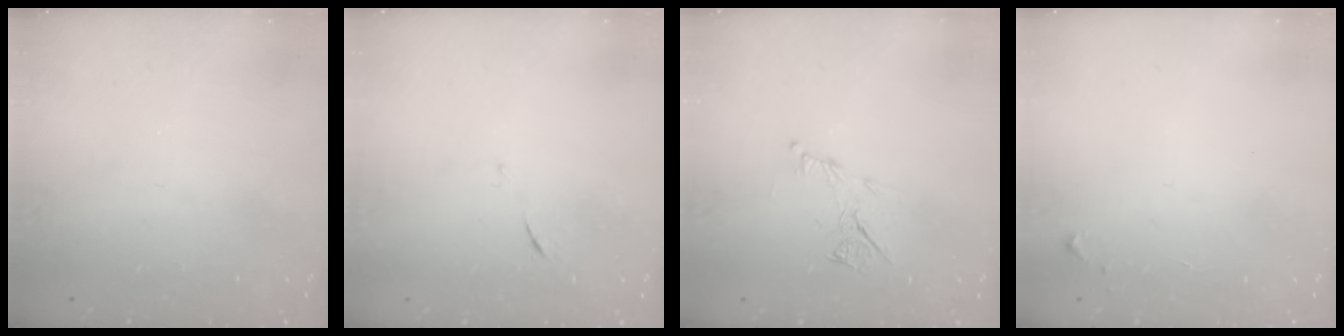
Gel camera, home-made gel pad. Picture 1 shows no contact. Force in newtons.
{"total": 5.1, "press": 5.1, "slide": 0.4}
{"total": 7.2, "press": 7.1, "slide": 0.8}
{"total": 4.3, "press": 4.3, "slide": 0.7}